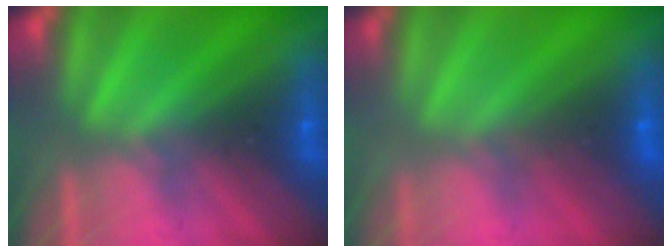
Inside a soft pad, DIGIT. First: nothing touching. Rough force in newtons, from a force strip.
{"total": 4.0}